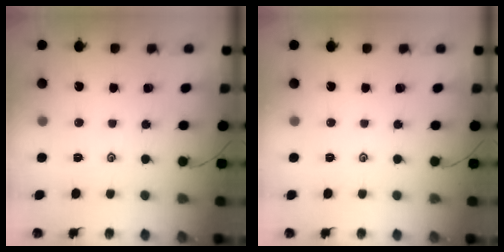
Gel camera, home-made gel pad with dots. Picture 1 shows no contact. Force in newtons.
{"total": 0.0}